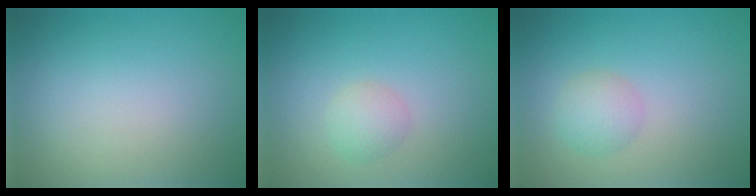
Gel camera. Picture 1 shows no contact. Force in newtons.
{"total": 1.8, "press": 1.8, "slide": 0.0}
{"total": 2.1, "press": 2.1, "slide": 0.1}